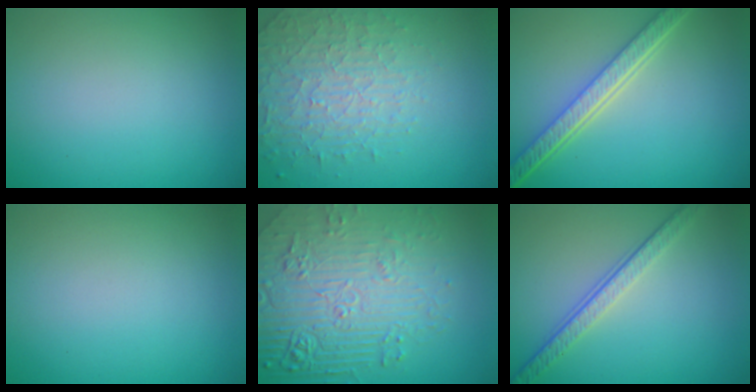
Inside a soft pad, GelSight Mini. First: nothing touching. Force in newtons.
{"total": 4.3, "press": 3.5, "slide": 2.6}
{"total": 5.6, "press": 4.3, "slide": 3.6}
{"total": 0.0}
{"total": 8.8, "press": 6.1, "slide": 6.4}
{"total": 3.8, "press": 2.8, "slide": 2.7}